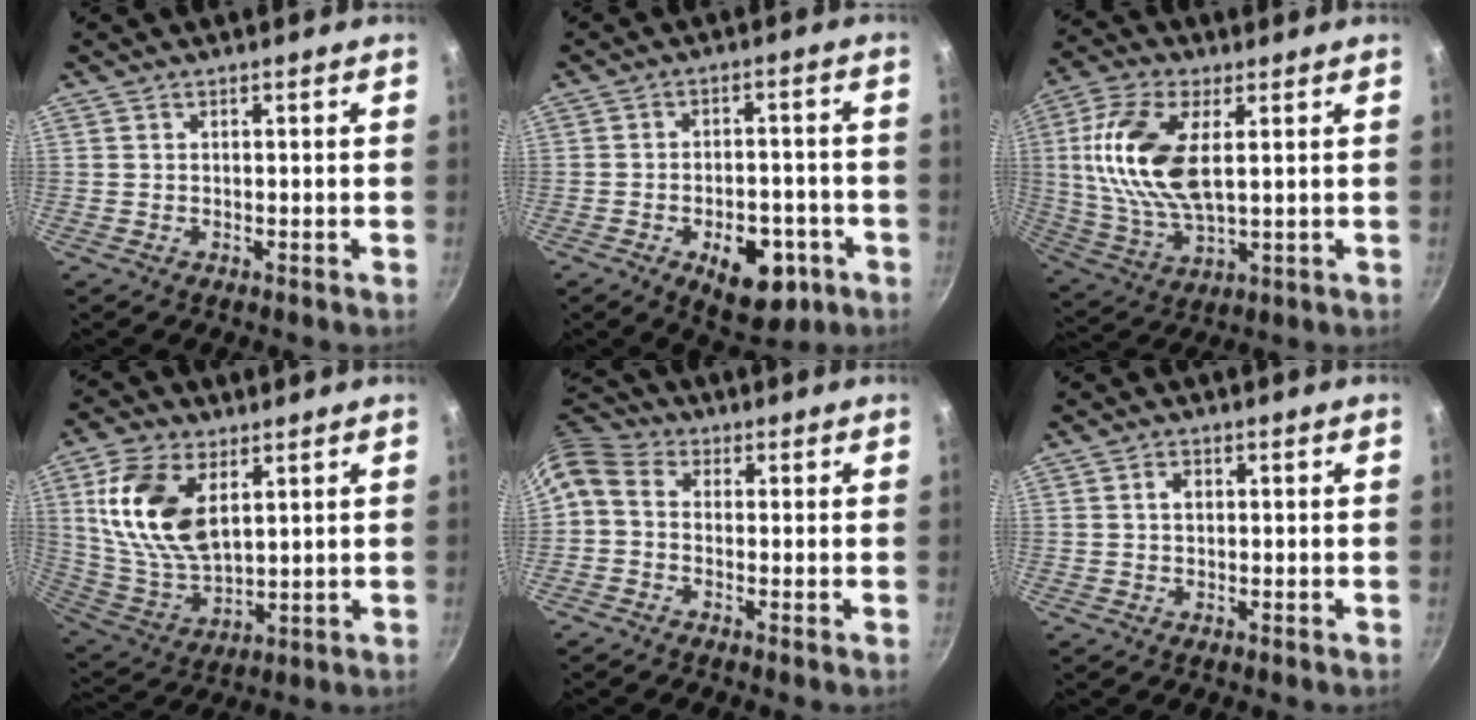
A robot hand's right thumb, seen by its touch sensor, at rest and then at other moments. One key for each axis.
{"total": 11.9, "fx": -4.8, "fy": 6.8, "fz": 8.4, "tx": -0.074, "ty": 0.020, "tz": -0.055}
{"total": 15.9, "fx": 3.2, "fy": 7.8, "fz": 13.5, "tx": -0.269, "ty": -0.003, "tz": 0.061}
{"total": 16.3, "fx": 5.2, "fy": 9.2, "fz": 12.4, "tx": -0.230, "ty": -0.019, "tz": 0.114}
{"total": 6.4, "fx": -0.6, "fy": 4.8, "fz": 4.1, "tx": -0.090, "ty": 0.032, "tz": -0.029}
{"total": 1.6, "fx": 0.3, "fy": 1.1, "fz": 1.1, "tx": -0.016, "ty": 0.005, "tz": 0.004}